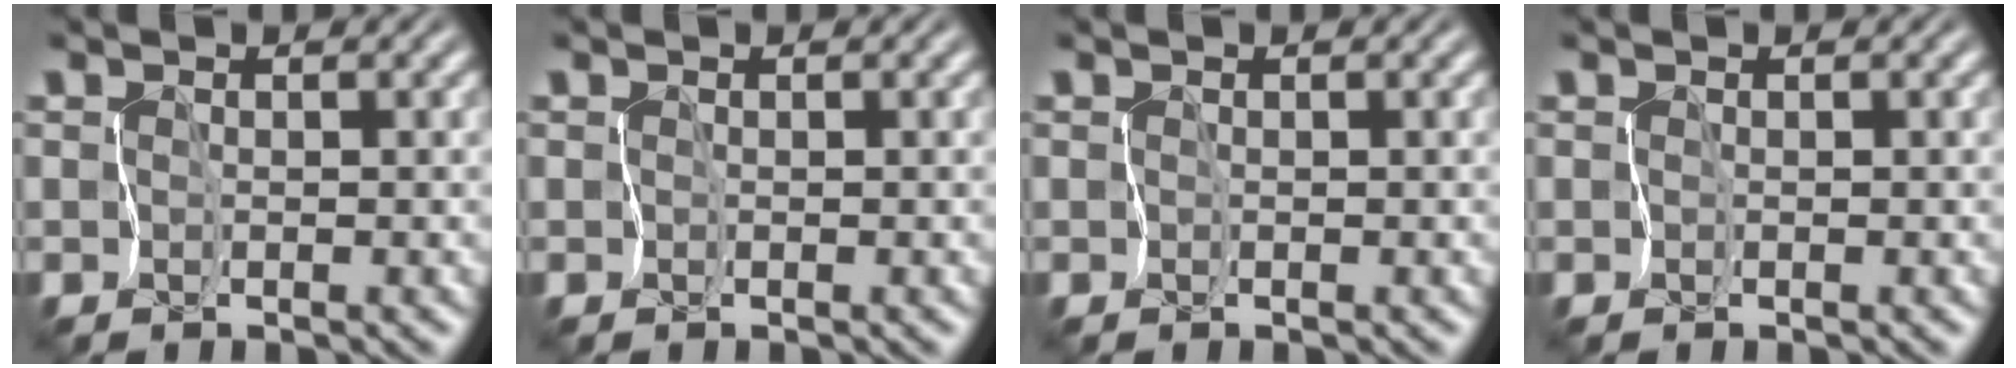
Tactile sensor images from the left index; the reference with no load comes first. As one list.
[{"total": 0.0}, {"total": 0.0}, {"total": 0.0}]